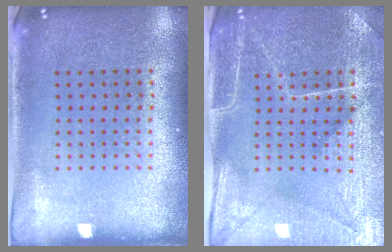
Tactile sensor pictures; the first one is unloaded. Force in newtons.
{"total": 4.5, "press": 4.1, "slide": 1.9}